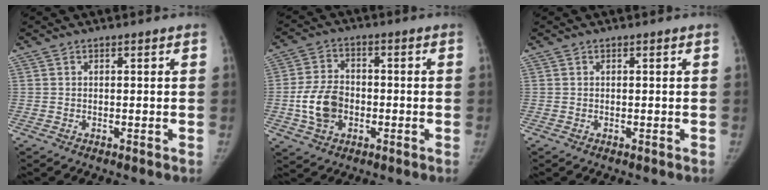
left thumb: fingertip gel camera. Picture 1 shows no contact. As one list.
[{"total": 8.9, "force": [-2.0, 6.6, 5.7], "torque": [-0.092, 0.011, -0.040]}, {"total": 0.0}]